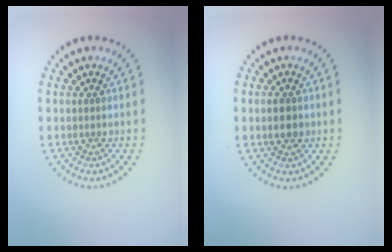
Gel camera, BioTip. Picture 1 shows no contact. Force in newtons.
{"total": 2.2, "press": 2.2, "slide": 0.0}